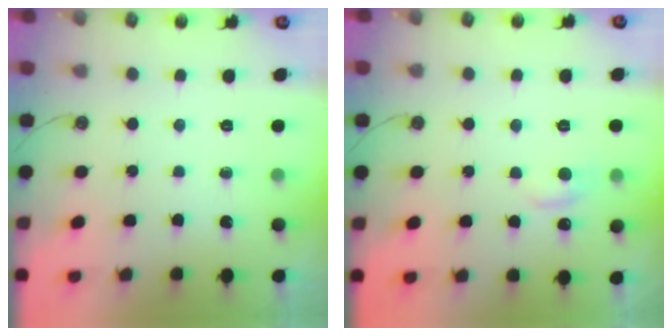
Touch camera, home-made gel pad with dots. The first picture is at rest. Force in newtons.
{"total": 1.1, "press": 0.6, "slide": 0.9}